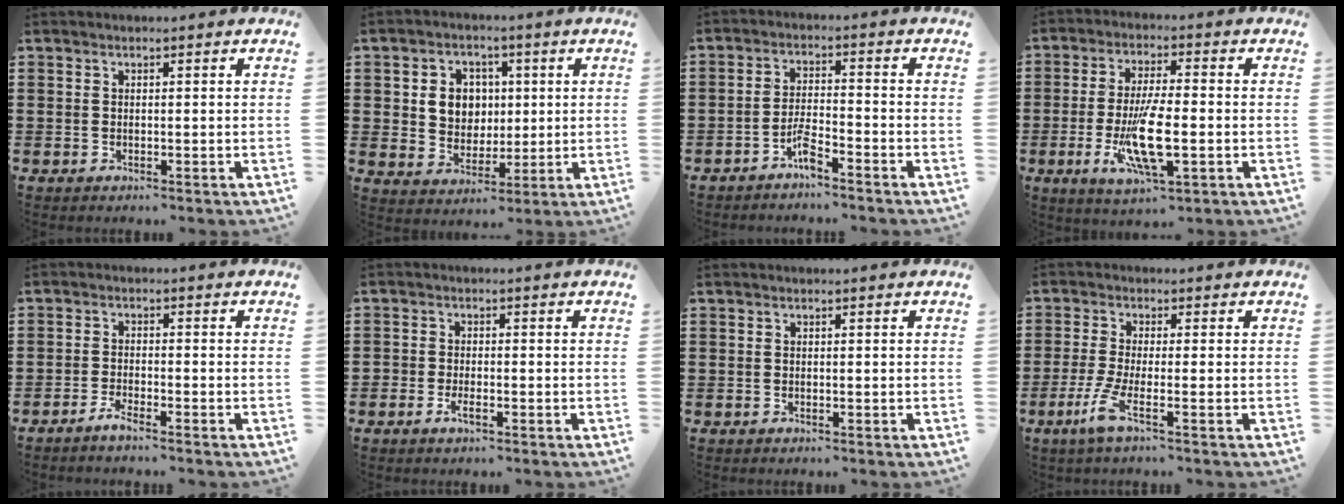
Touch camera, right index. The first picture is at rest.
{"total": 6.2, "force": [1.1, 5.5, 2.4], "torque": [-0.055, 0.013, 0.015]}
{"total": 3.9, "force": [-3.2, 0.4, 2.2], "torque": [-0.056, 0.000, -0.066]}
{"total": 10.3, "force": [-2.6, 2.9, 9.5], "torque": [-0.199, -0.019, -0.046]}
{"total": 1.9, "force": [-1.7, -0.1, 0.7], "torque": [-0.012, 0.001, -0.033]}
{"total": 1.8, "force": [-1.2, 0.8, 1.1], "torque": [-0.022, 0.001, -0.023]}
{"total": 0.0}
{"total": 5.0, "force": [-2.3, 0.4, 4.4], "torque": [-0.110, -0.022, -0.048]}